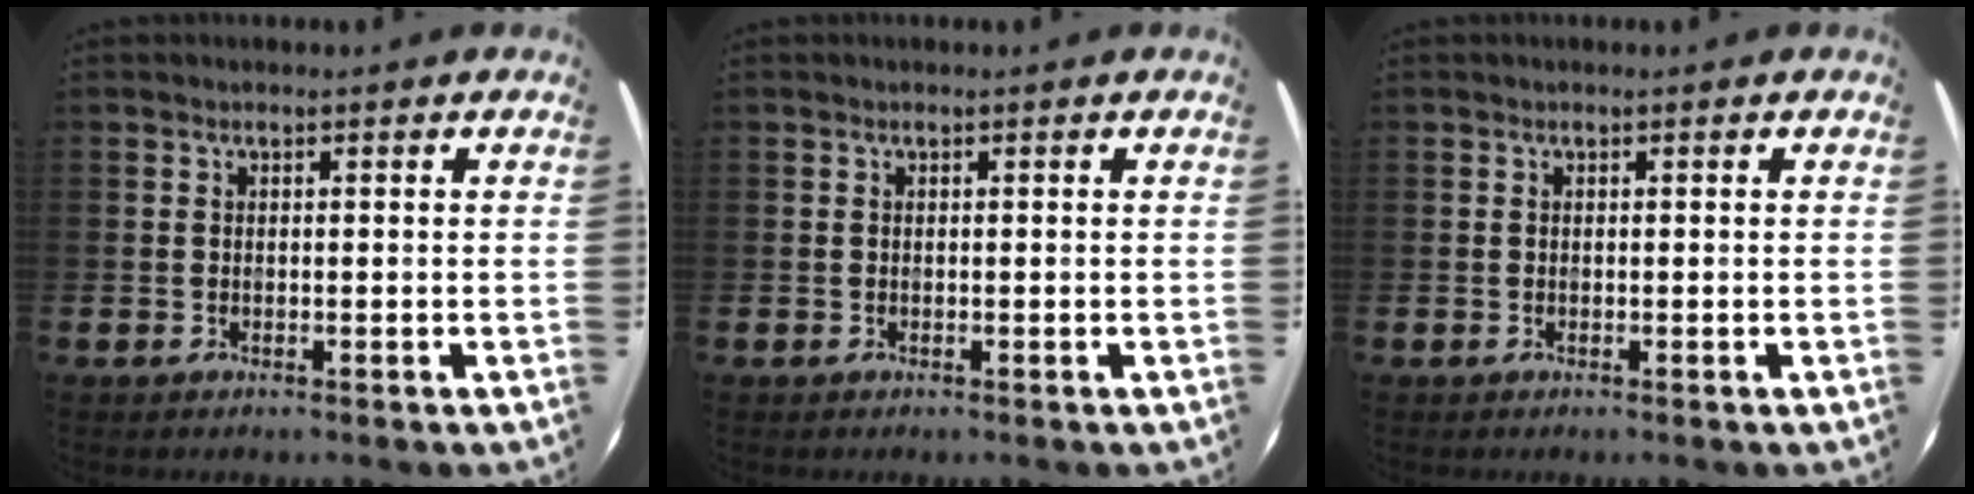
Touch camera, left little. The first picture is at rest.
{"total": 0.0}
{"total": 0.0}